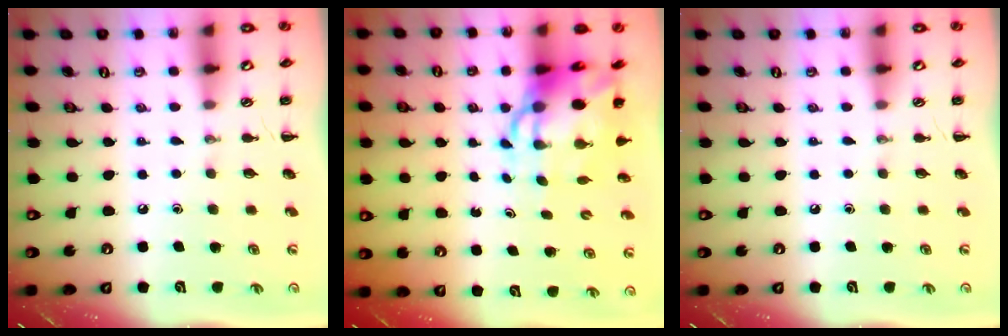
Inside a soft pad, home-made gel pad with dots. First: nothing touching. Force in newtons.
{"total": 9.4, "press": 9.0, "slide": 2.7}
{"total": 0.0}